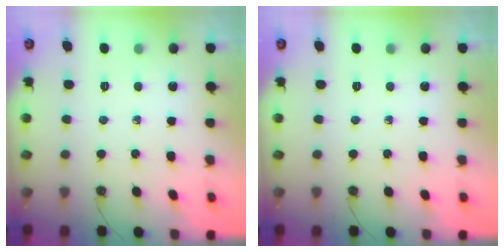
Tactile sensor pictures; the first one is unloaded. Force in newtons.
{"total": 0.0}